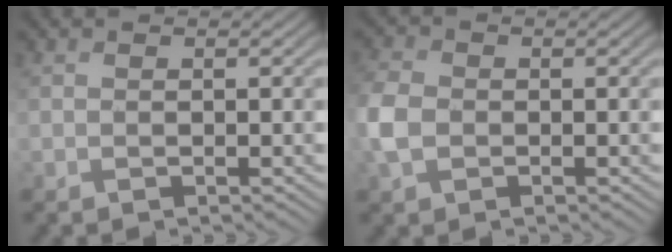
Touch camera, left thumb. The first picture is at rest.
{"total": 4.3, "force": [-1.3, 3.1, 2.6], "torque": [-0.076, 0.000, -0.037]}